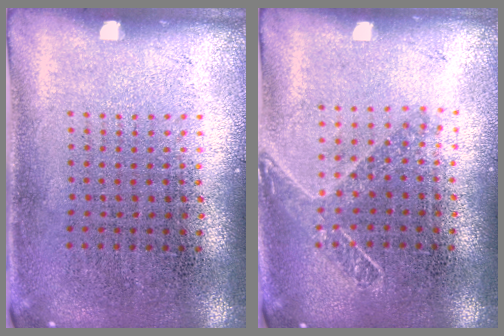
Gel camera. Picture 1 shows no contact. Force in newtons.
{"total": 1.5, "press": 1.2, "slide": 0.9}